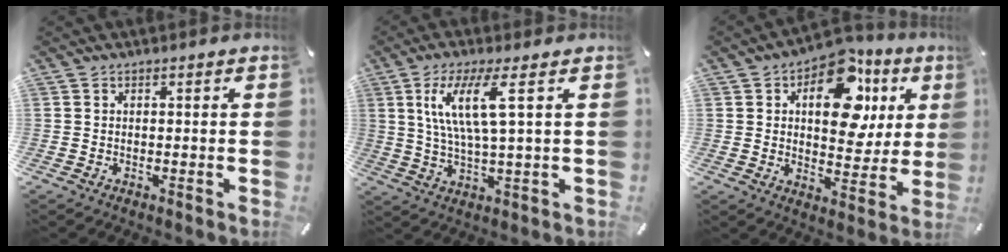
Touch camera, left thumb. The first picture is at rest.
{"total": 11.4, "force": [3.7, 2.2, 10.5], "torque": [-0.221, 0.002, 0.057]}
{"total": 17.6, "force": [6.9, 10.6, 12.2], "torque": [-0.155, -0.032, 0.114]}